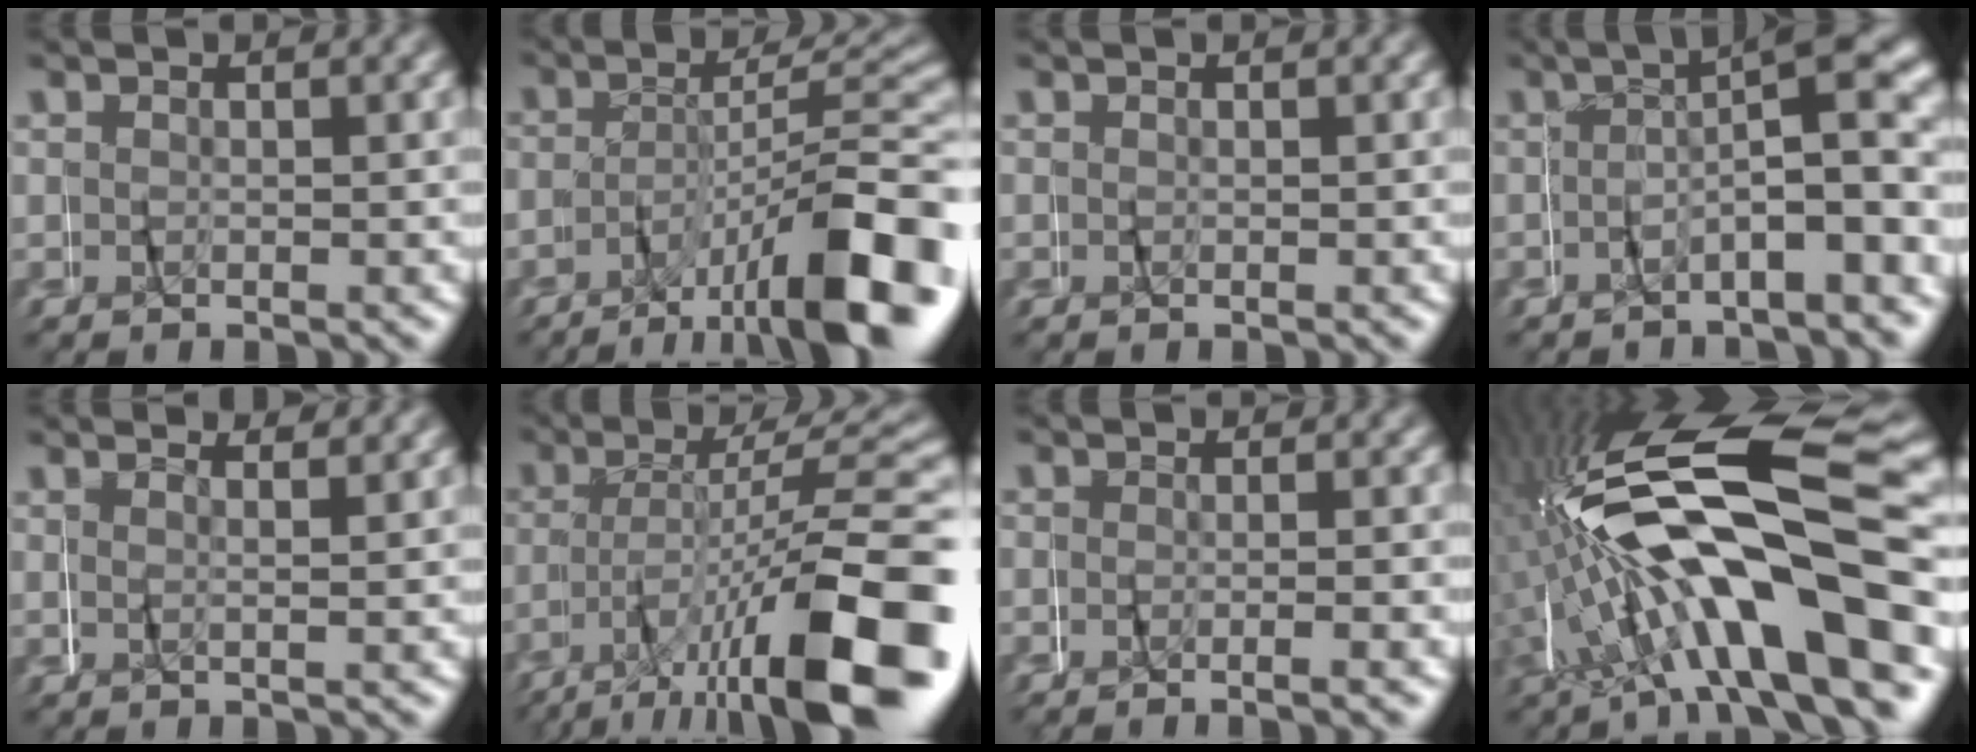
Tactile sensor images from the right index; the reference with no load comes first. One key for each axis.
{"total": 10.6, "fx": -6.7, "fy": 2.7, "fz": 7.7, "tx": -0.105, "ty": 0.007, "tz": -0.102}
{"total": 0.0}
{"total": 5.6, "fx": -1.0, "fy": 0.3, "fz": 5.5, "tx": -0.060, "ty": 0.030, "tz": -0.025}
{"total": 1.3, "fx": 0.6, "fy": -1.1, "fz": 0.4, "tx": -0.017, "ty": 0.002, "tz": 0.011}
{"total": 11.9, "fx": -5.3, "fy": 3.0, "fz": 10.3, "tx": -0.147, "ty": -0.001, "tz": -0.070}
{"total": 1.7, "fx": -1.5, "fy": -0.5, "fz": 0.5, "tx": -0.018, "ty": 0.003, "tz": -0.030}
{"total": 16.6, "fx": -0.3, "fy": 7.5, "fz": 14.8, "tx": -0.307, "ty": -0.007, "tz": 0.008}